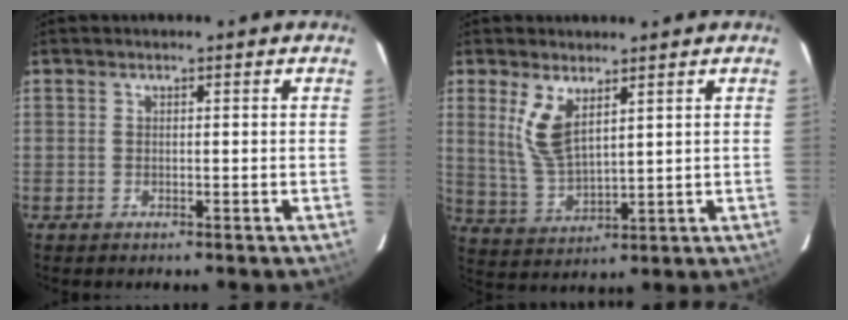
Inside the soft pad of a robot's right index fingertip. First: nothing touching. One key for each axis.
{"total": 7.9, "fx": 3.7, "fy": 3.1, "fz": 6.2, "tx": -0.128, "ty": -0.007, "tz": 0.084}